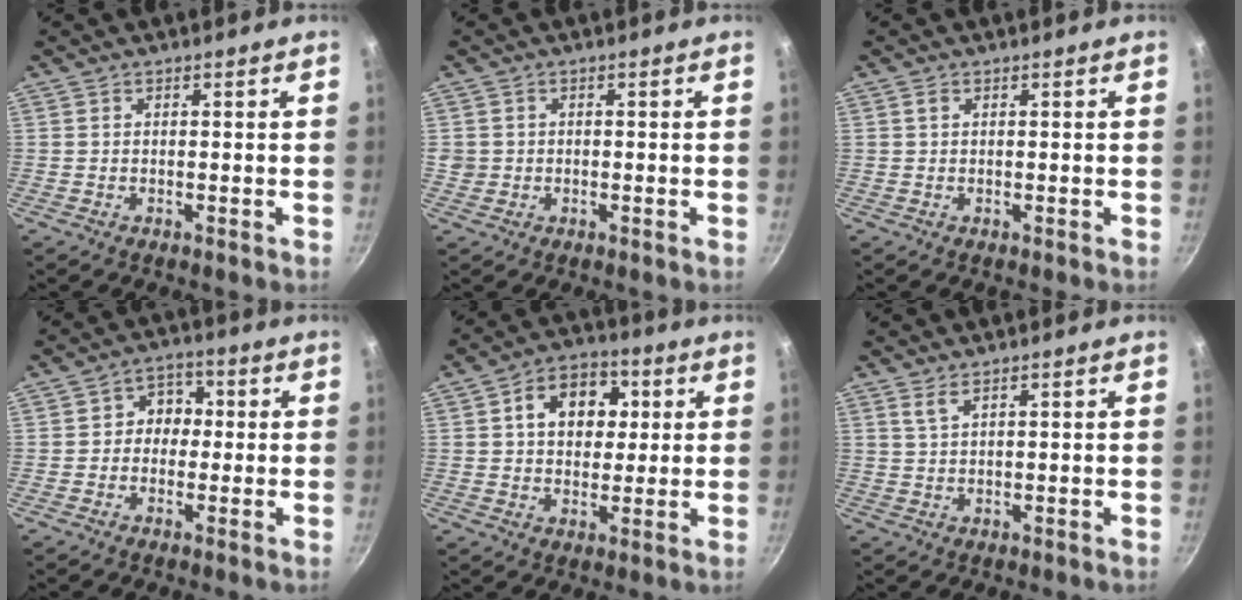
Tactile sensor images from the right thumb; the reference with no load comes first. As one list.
[{"total": 2.0, "force": [-0.1, 1.9, 0.6], "torque": [-0.006, 0.008, 0.000]}, {"total": 0.8, "force": [0.3, 0.6, 0.4], "torque": [-0.006, 0.001, 0.005]}, {"total": 5.3, "force": [-0.1, 4.7, 2.5], "torque": [0.004, 0.013, -0.014]}, {"total": 11.2, "force": [2.8, 8.4, 7.0], "torque": [-0.069, 0.007, 0.032]}, {"total": 1.8, "force": [1.2, 0.4, 1.3], "torque": [-0.028, -0.005, 0.028]}]